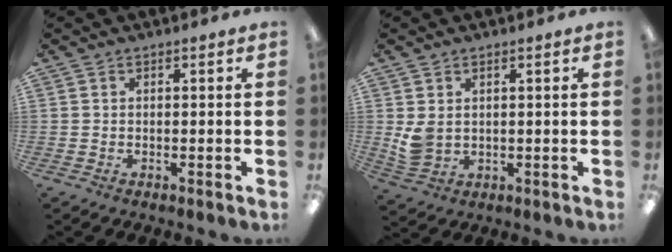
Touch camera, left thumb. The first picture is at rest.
{"total": 4.4, "force": [1.2, 3.1, 2.8], "torque": [-0.060, -0.006, 0.022]}